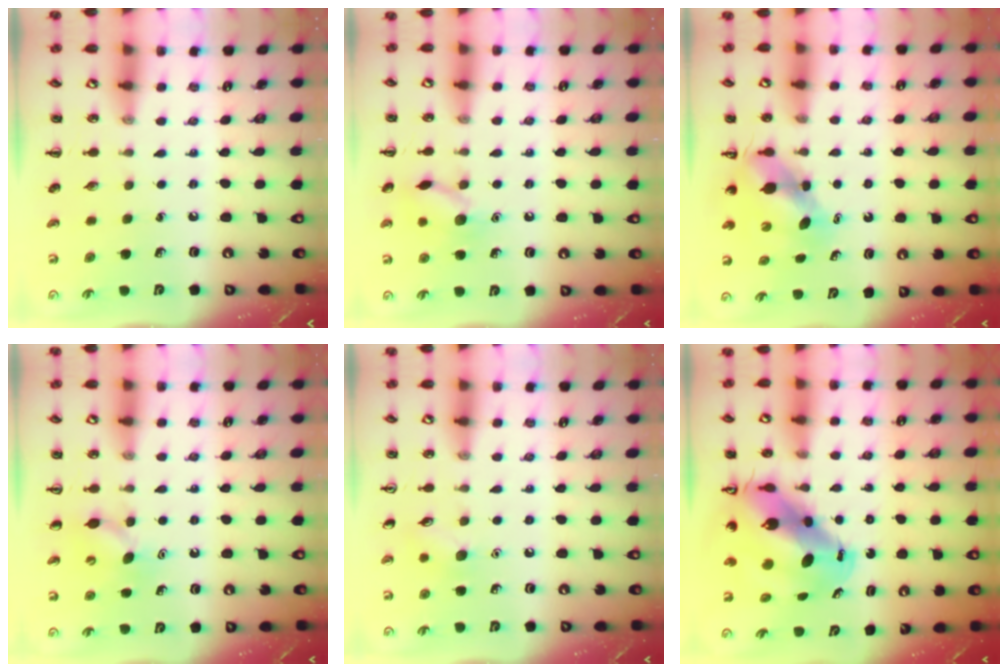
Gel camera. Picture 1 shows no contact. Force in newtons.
{"total": 10.6, "press": 10.6, "slide": 0.6}
{"total": 6.2, "press": 6.1, "slide": 1.1}
{"total": 6.3, "press": 6.1, "slide": 1.6}
{"total": 6.5, "press": 6.2, "slide": 1.9}
{"total": 13.6, "press": 13.1, "slide": 3.7}